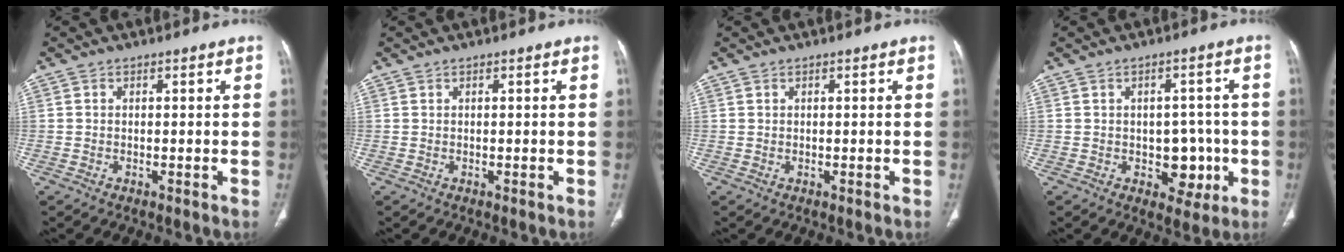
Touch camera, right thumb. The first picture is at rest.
{"total": 0.0}
{"total": 0.0}
{"total": 6.9, "force": [-1.6, 5.0, 4.5], "torque": [-0.020, 0.010, -0.015]}